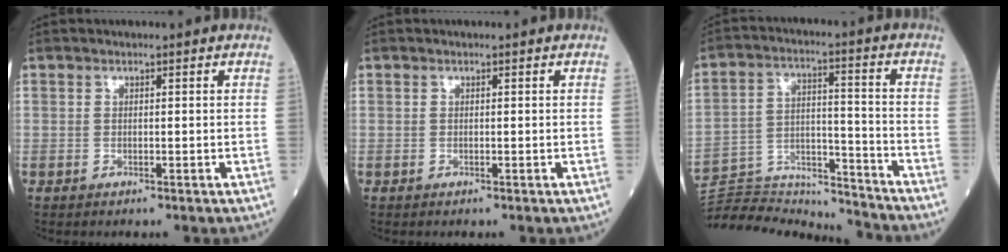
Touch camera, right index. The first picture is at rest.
{"total": 0.0}
{"total": 20.5, "force": [-20.2, 1.3, 3.1], "torque": [-0.072, 0.027, -0.319]}